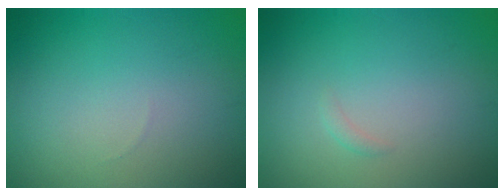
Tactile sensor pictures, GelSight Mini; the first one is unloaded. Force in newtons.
{"total": 0.5, "press": 0.5, "slide": 0.1}